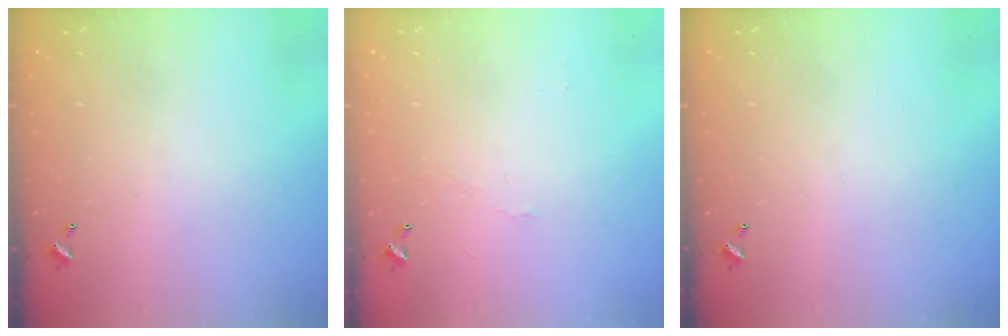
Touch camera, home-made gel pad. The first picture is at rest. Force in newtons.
{"total": 0.0}
{"total": 0.0}